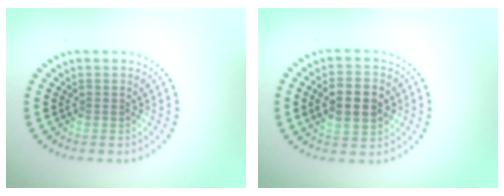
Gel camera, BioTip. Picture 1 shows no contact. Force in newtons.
{"total": 5.3, "press": 5.3, "slide": 0.1}